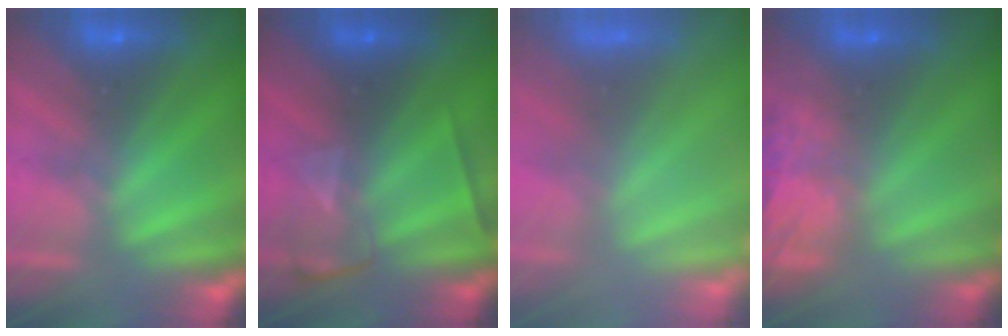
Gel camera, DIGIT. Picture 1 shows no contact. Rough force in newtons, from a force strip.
{"total": 2.1}
{"total": 8.6}
{"total": 7.3}